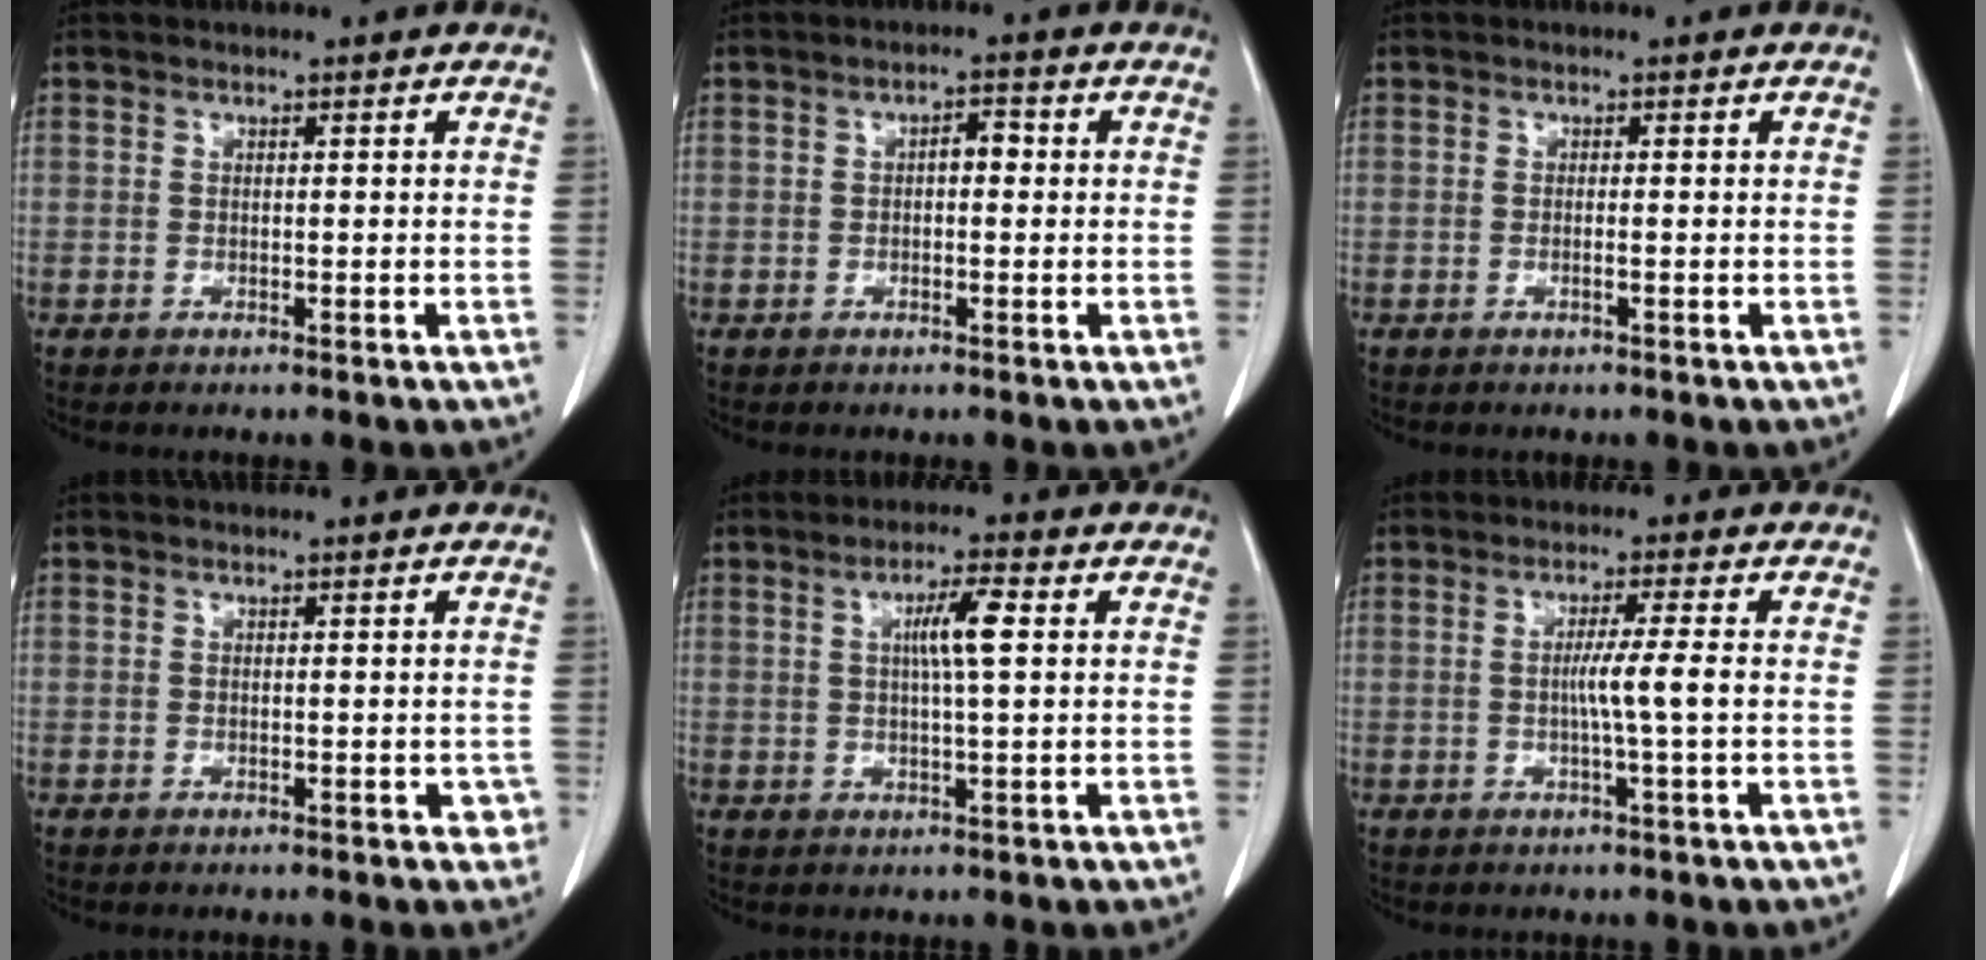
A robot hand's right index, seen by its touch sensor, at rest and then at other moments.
{"total": 2.3, "force": [0.1, 1.0, 2.0], "torque": [-0.027, 0.010, -0.002]}
{"total": 0.7, "force": [-0.3, -0.1, 0.6], "torque": [-0.010, 0.001, -0.005]}
{"total": 1.7, "force": [-0.3, 1.0, 1.3], "torque": [-0.001, 0.003, -0.004]}
{"total": 5.0, "force": [1.1, 0.1, 4.9], "torque": [-0.088, 0.002, 0.018]}
{"total": 4.1, "force": [-0.4, -1.0, 4.0], "torque": [-0.069, -0.005, -0.008]}